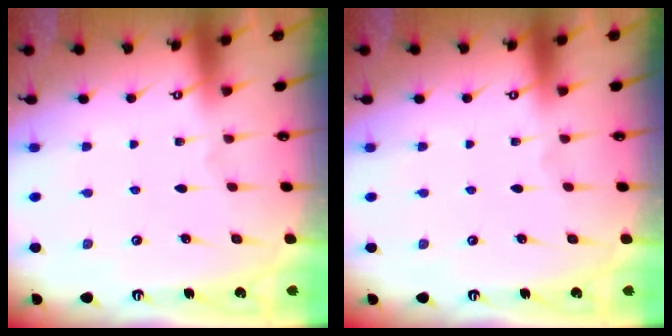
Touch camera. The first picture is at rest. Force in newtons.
{"total": 0.0}